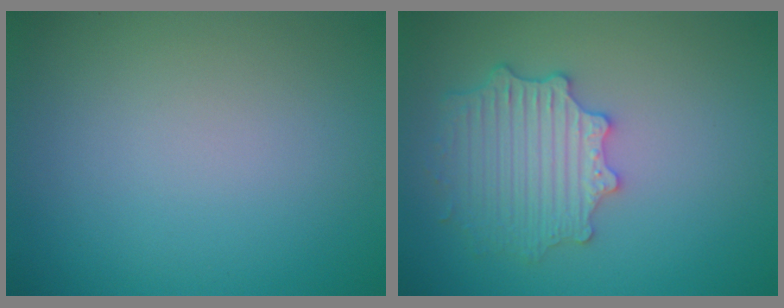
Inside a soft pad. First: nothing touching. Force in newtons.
{"total": 4.5, "press": 4.1, "slide": 1.7}